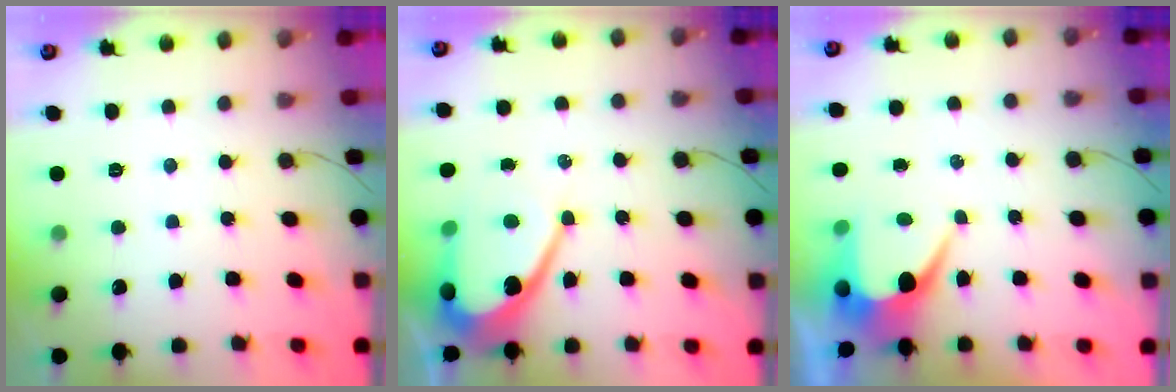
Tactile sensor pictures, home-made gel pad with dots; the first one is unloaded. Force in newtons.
{"total": 11.7, "press": 11.7, "slide": 1.2}
{"total": 6.3, "press": 6.3, "slide": 0.3}